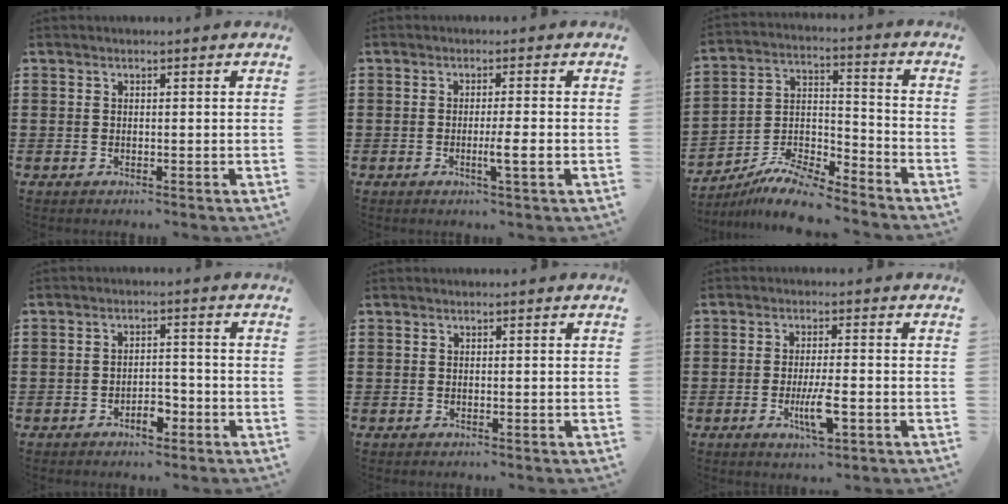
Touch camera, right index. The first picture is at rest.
{"total": 3.6, "force": [-1.2, -0.1, 3.4], "torque": [-0.055, -0.009, -0.021]}
{"total": 9.5, "force": [-8.9, 1.4, 2.8], "torque": [-0.057, 0.017, -0.176]}
{"total": 3.6, "force": [-2.2, 1.7, 2.3], "torque": [-0.041, 0.005, -0.041]}
{"total": 0.0}
{"total": 5.6, "force": [-2.0, 1.3, 5.1], "torque": [-0.103, -0.011, -0.038]}